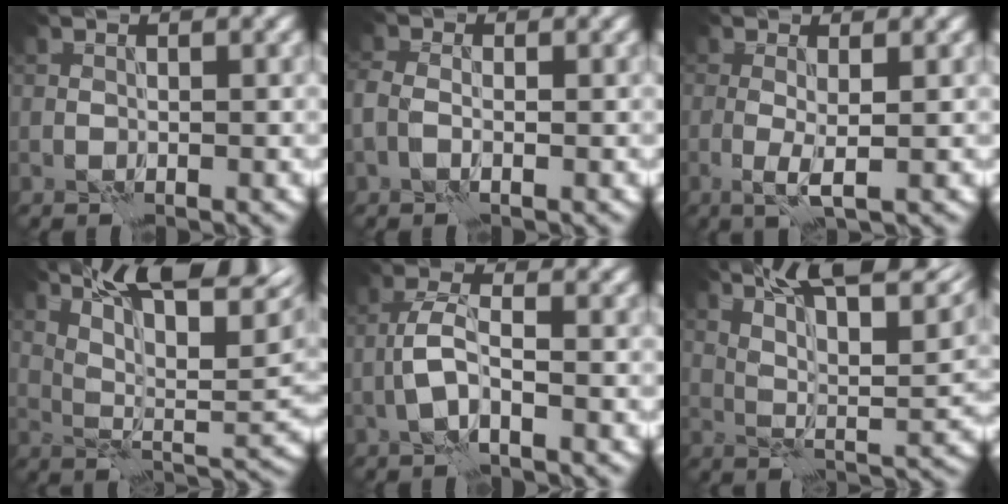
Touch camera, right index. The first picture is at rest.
{"total": 2.0, "force": [-0.6, 1.2, 1.4], "torque": [-0.038, 0.003, -0.019]}
{"total": 2.4, "force": [-0.3, 0.3, 2.3], "torque": [-0.048, -0.007, -0.005]}
{"total": 13.3, "force": [8.2, 3.6, 9.8], "torque": [-0.141, 0.018, 0.115]}
{"total": 3.1, "force": [-1.1, 1.0, 2.8], "torque": [-0.061, 0.008, -0.027]}
{"total": 13.6, "force": [9.7, 3.0, 9.1], "torque": [-0.128, 0.014, 0.129]}